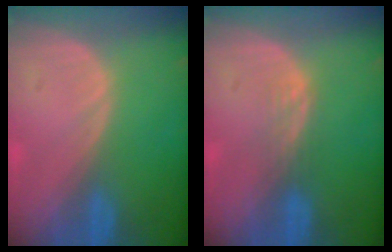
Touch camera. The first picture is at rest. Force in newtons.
{"total": 1.9, "press": 1.9, "slide": 0.3}